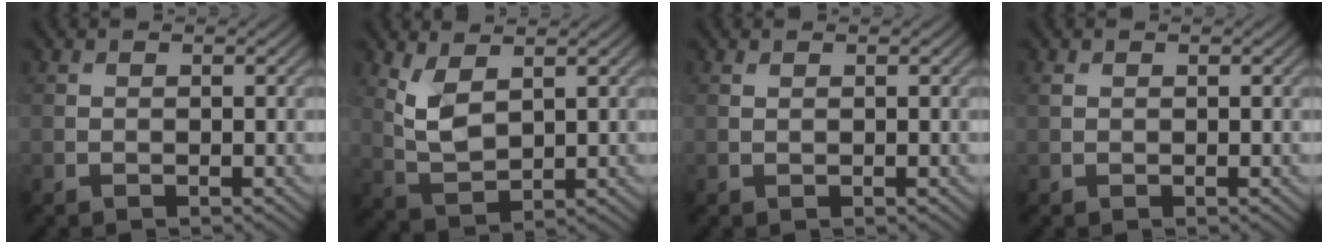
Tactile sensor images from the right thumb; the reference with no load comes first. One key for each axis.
{"total": 5.0, "fx": 2.3, "fy": 2.4, "fz": 3.7, "tx": -0.094, "ty": -0.007, "tz": 0.050}
{"total": 0.0}
{"total": 0.6, "fx": 0.3, "fy": 0.4, "fz": 0.3, "tx": -0.009, "ty": 0.000, "tz": 0.007}